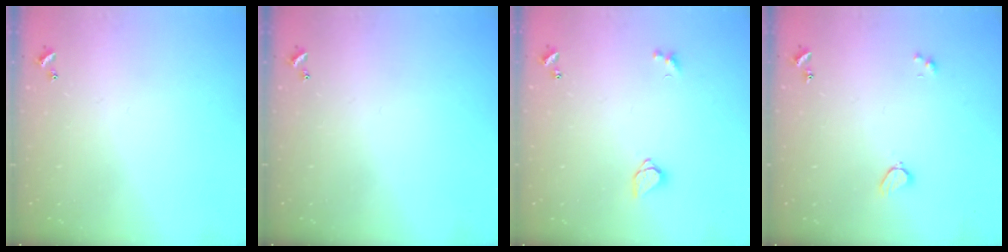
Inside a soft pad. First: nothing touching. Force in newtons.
{"total": 0.0}
{"total": 1.5, "press": 1.5, "slide": 0.3}
{"total": 2.0, "press": 1.9, "slide": 0.6}